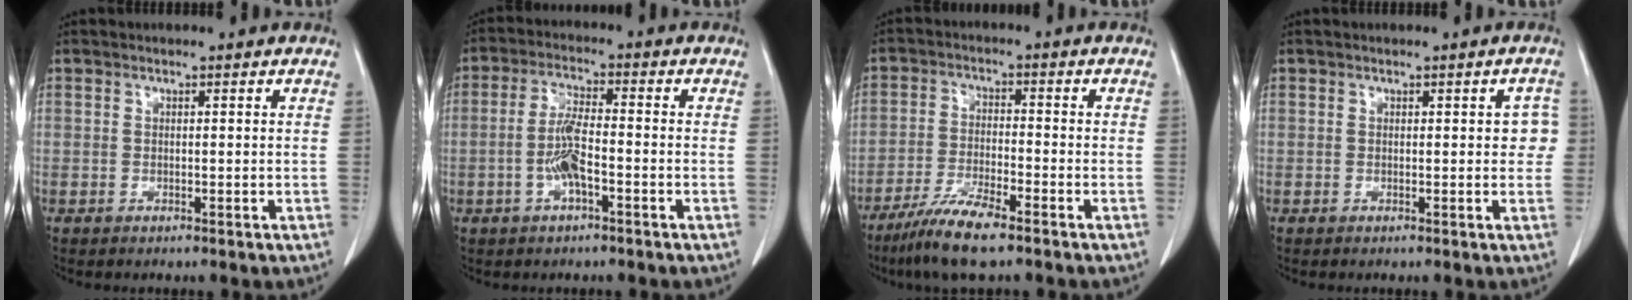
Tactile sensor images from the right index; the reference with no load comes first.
{"total": 5.8, "force": [-1.8, 1.2, 5.3], "torque": [-0.118, 0.007, -0.035]}
{"total": 8.0, "force": [-5.9, 0.8, 5.4], "torque": [-0.109, -0.021, -0.112]}
{"total": 2.7, "force": [0.3, 1.4, 2.3], "torque": [-0.011, 0.011, 0.001]}